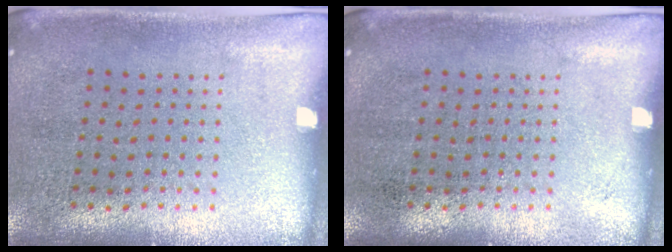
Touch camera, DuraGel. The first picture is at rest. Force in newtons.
{"total": 0.0}